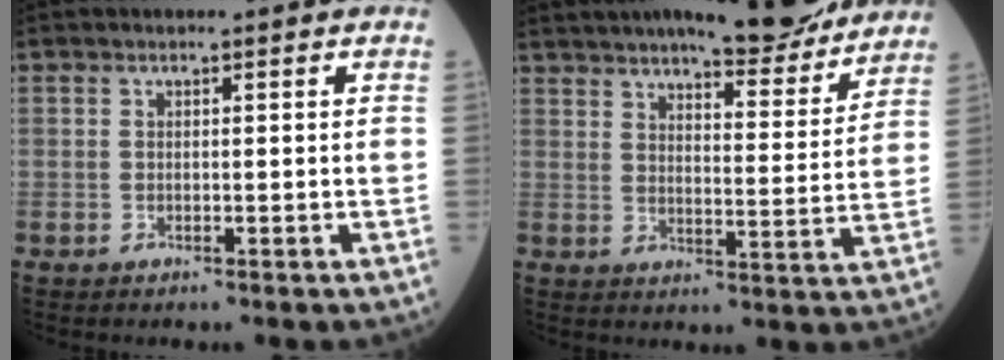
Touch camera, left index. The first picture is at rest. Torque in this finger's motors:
{"motor_torque": [0.37, -0.56, 1.05, 0.21]}